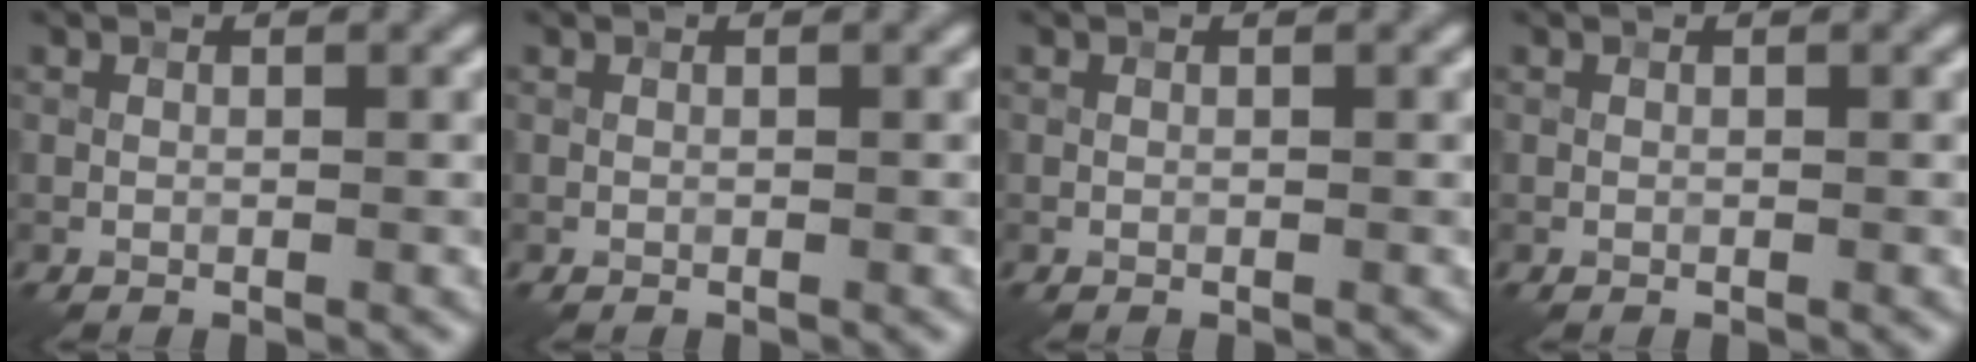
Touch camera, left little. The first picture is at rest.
{"total": 0.0}
{"total": 0.0}
{"total": 0.0}